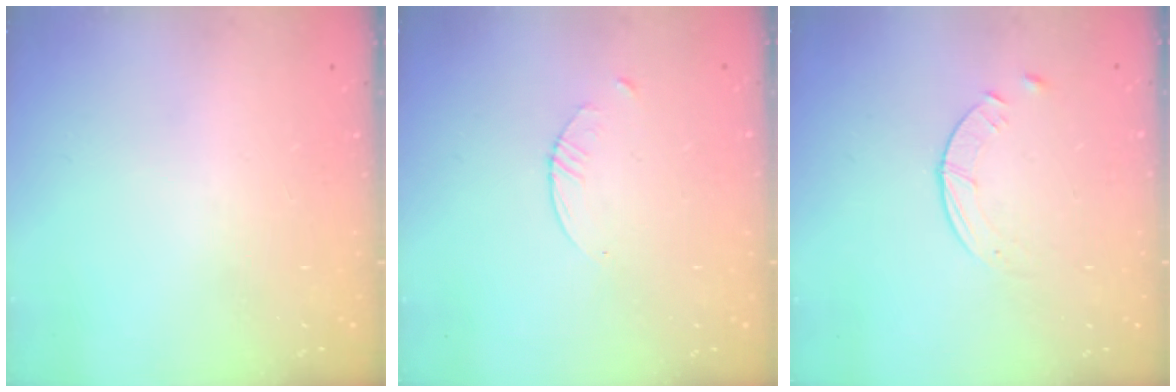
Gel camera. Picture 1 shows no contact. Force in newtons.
{"total": 1.5, "press": 1.5, "slide": 0.2}
{"total": 3.0, "press": 3.0, "slide": 0.4}